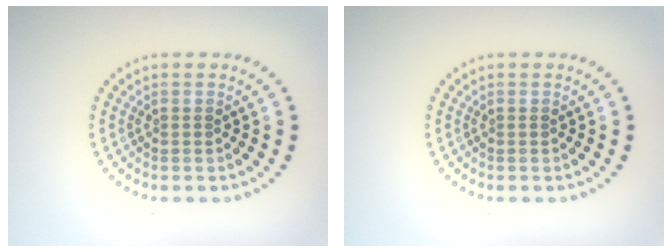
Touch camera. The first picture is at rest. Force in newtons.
{"total": 0.0}